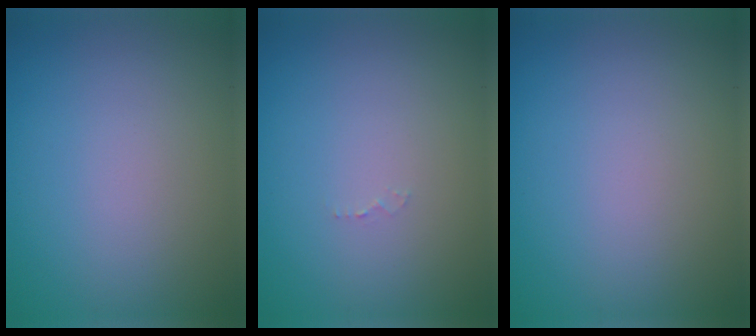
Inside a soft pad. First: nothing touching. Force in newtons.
{"total": 0.5, "press": 0.5, "slide": 0.1}
{"total": 0.0}